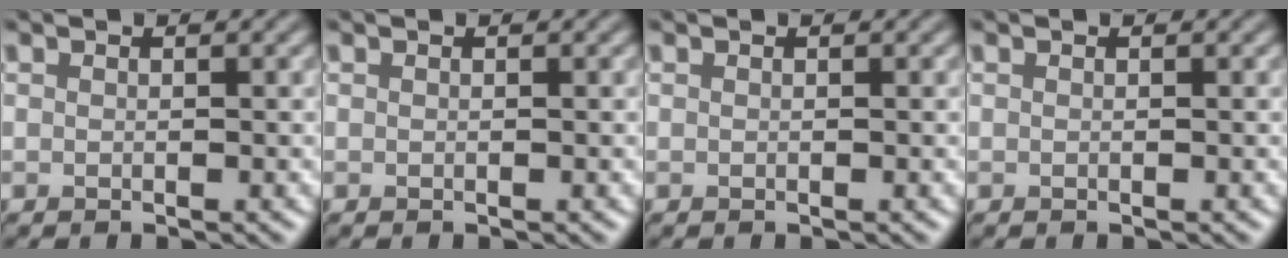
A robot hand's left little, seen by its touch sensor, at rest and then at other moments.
{"total": 0.0}
{"total": 0.0}
{"total": 0.0}